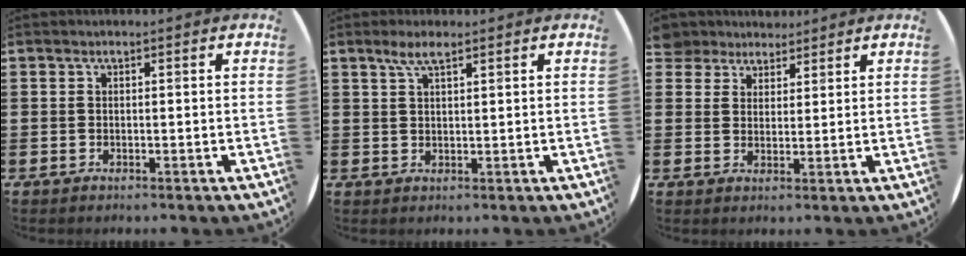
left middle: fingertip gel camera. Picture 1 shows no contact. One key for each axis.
{"total": 3.2, "fx": 2.1, "fy": 0.7, "fz": 2.3, "tx": -0.048, "ty": 0.007, "tz": 0.037}
{"total": 4.3, "fx": 3.9, "fy": 1.8, "fz": -0.3, "tx": -0.010, "ty": -0.002, "tz": 0.078}